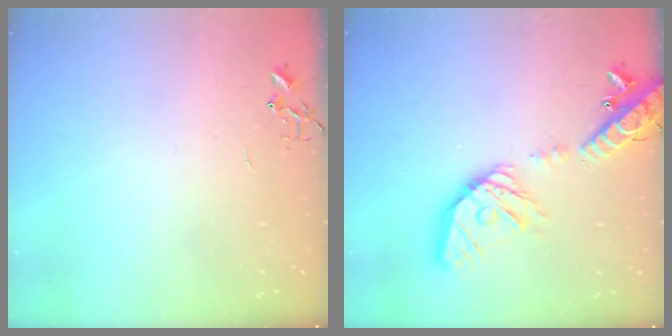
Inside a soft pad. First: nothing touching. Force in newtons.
{"total": 20.4, "press": 20.1, "slide": 3.3}